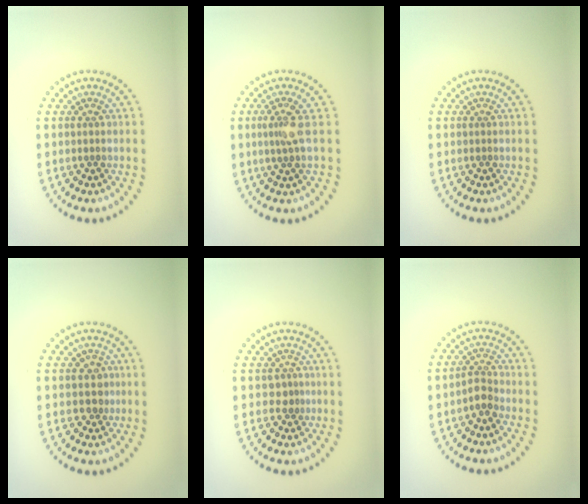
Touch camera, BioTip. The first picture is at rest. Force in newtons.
{"total": 2.1, "press": 1.5, "slide": 1.4}
{"total": 0.0}
{"total": 1.6, "press": 1.3, "slide": 1.0}
{"total": 1.0, "press": 0.6, "slide": 0.8}
{"total": 1.7, "press": 1.4, "slide": 1.0}